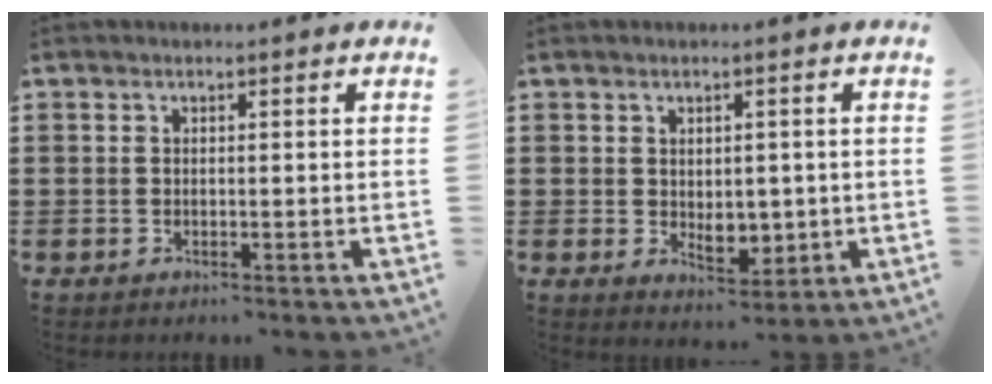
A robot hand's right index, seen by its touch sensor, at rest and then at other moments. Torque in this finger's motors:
{"motor_torque": [0.41, -0.39, 0.12, 0.08]}